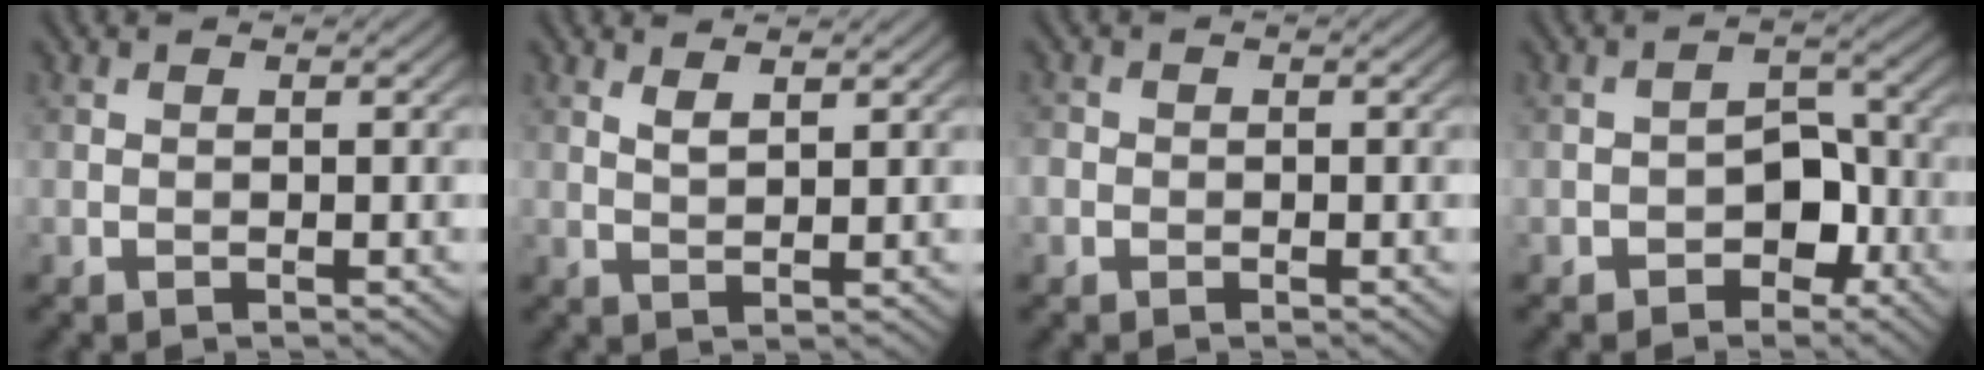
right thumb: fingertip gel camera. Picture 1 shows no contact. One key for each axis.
{"total": 1.9, "fx": 1.5, "fy": 0.4, "fz": 1.1, "tx": -0.028, "ty": -0.001, "tz": 0.032}
{"total": 1.6, "fx": -0.4, "fy": 1.5, "fz": 0.5, "tx": -0.010, "ty": -0.006, "tz": -0.013}
{"total": 5.0, "fx": -2.3, "fy": 3.3, "fz": 3.0, "tx": -0.035, "ty": 0.008, "tz": -0.038}